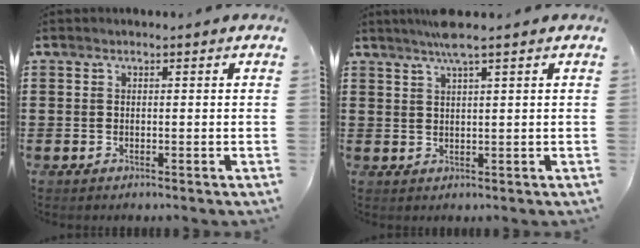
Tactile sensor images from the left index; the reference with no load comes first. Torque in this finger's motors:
{"motor_torque": [1.29, -0.46, 0.15, 0.11]}